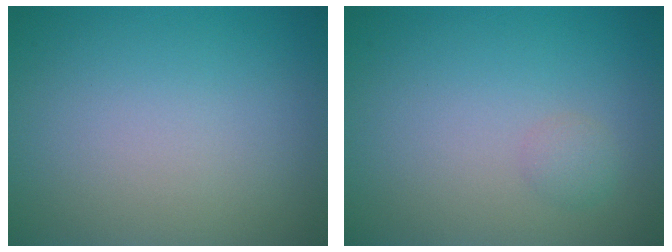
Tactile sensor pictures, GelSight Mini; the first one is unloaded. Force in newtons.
{"total": 1.0, "press": 1.0, "slide": 0.0}